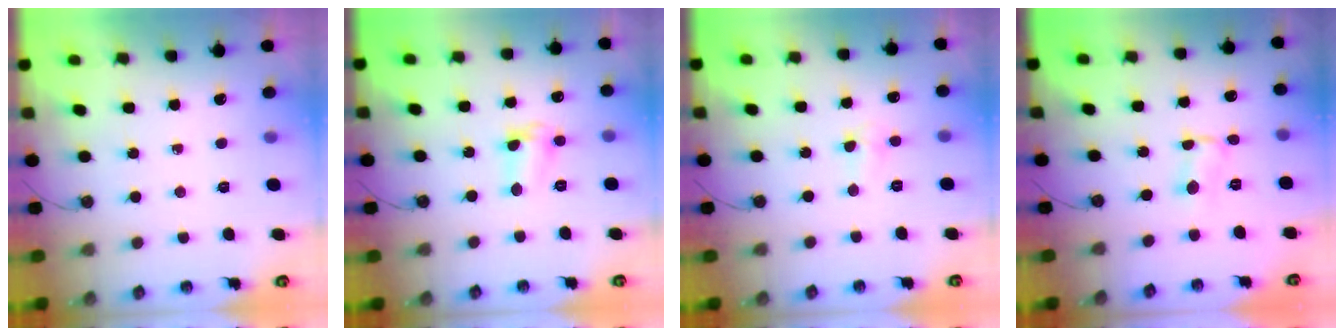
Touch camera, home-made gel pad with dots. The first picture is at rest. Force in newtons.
{"total": 5.0, "press": 5.0, "slide": 0.5}
{"total": 3.0, "press": 2.8, "slide": 1.1}
{"total": 0.7, "press": 0.7, "slide": 0.1}